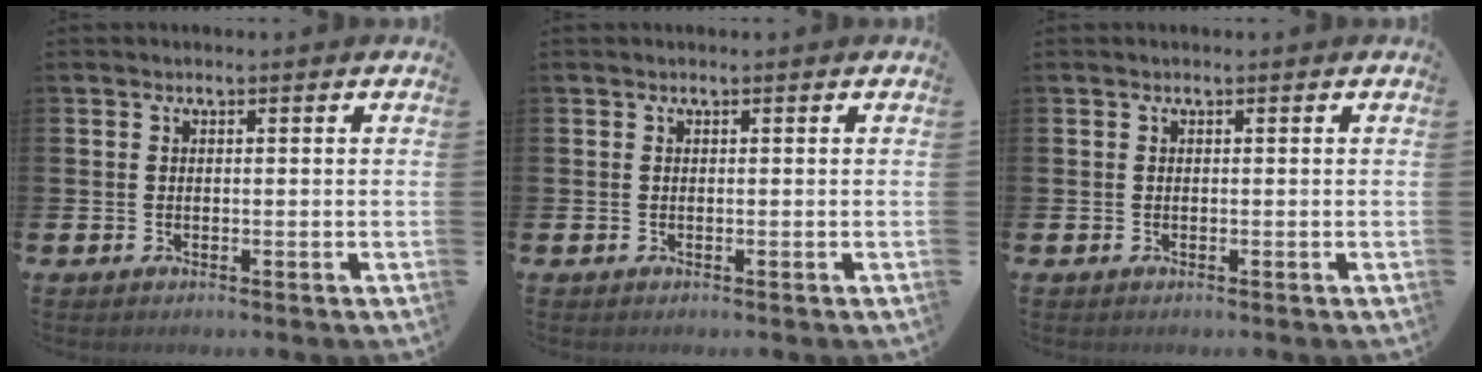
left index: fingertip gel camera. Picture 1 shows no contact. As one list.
[{"total": 0.0}, {"total": 0.0}]